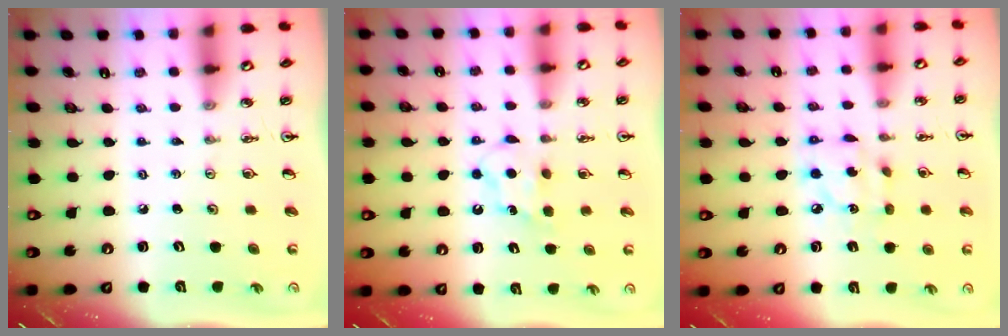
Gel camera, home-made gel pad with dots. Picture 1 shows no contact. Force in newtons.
{"total": 5.5, "press": 5.5, "slide": 0.6}
{"total": 8.5, "press": 8.5, "slide": 0.3}